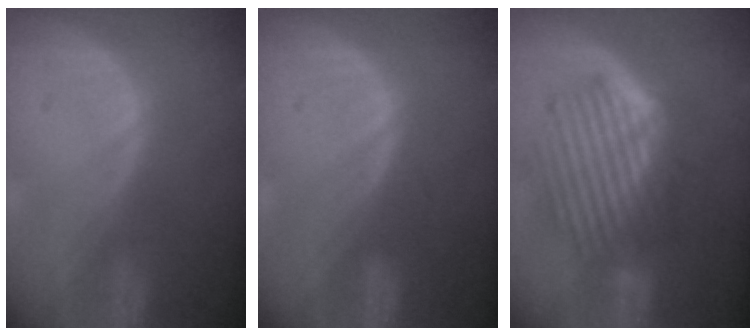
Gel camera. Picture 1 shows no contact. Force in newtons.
{"total": 0.6, "press": 0.6, "slide": 0.2}
{"total": 9.4, "press": 8.3, "slide": 4.5}